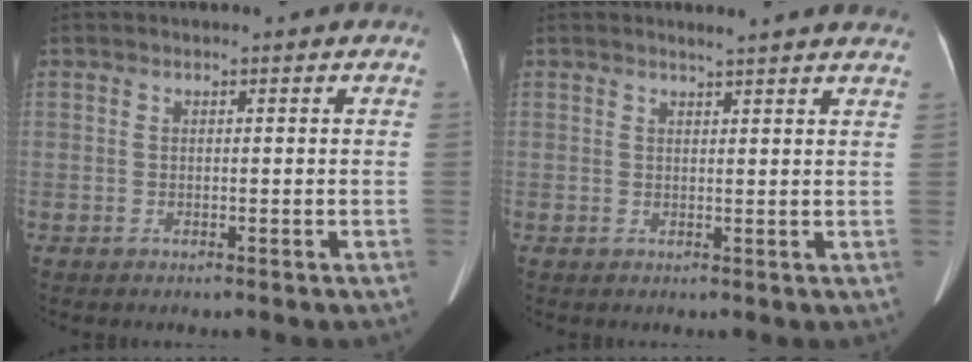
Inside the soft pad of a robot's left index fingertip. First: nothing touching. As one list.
[{"total": 7.0, "force": [6.5, 0.0, 2.7], "torque": [-0.035, 0.008, 0.060]}]